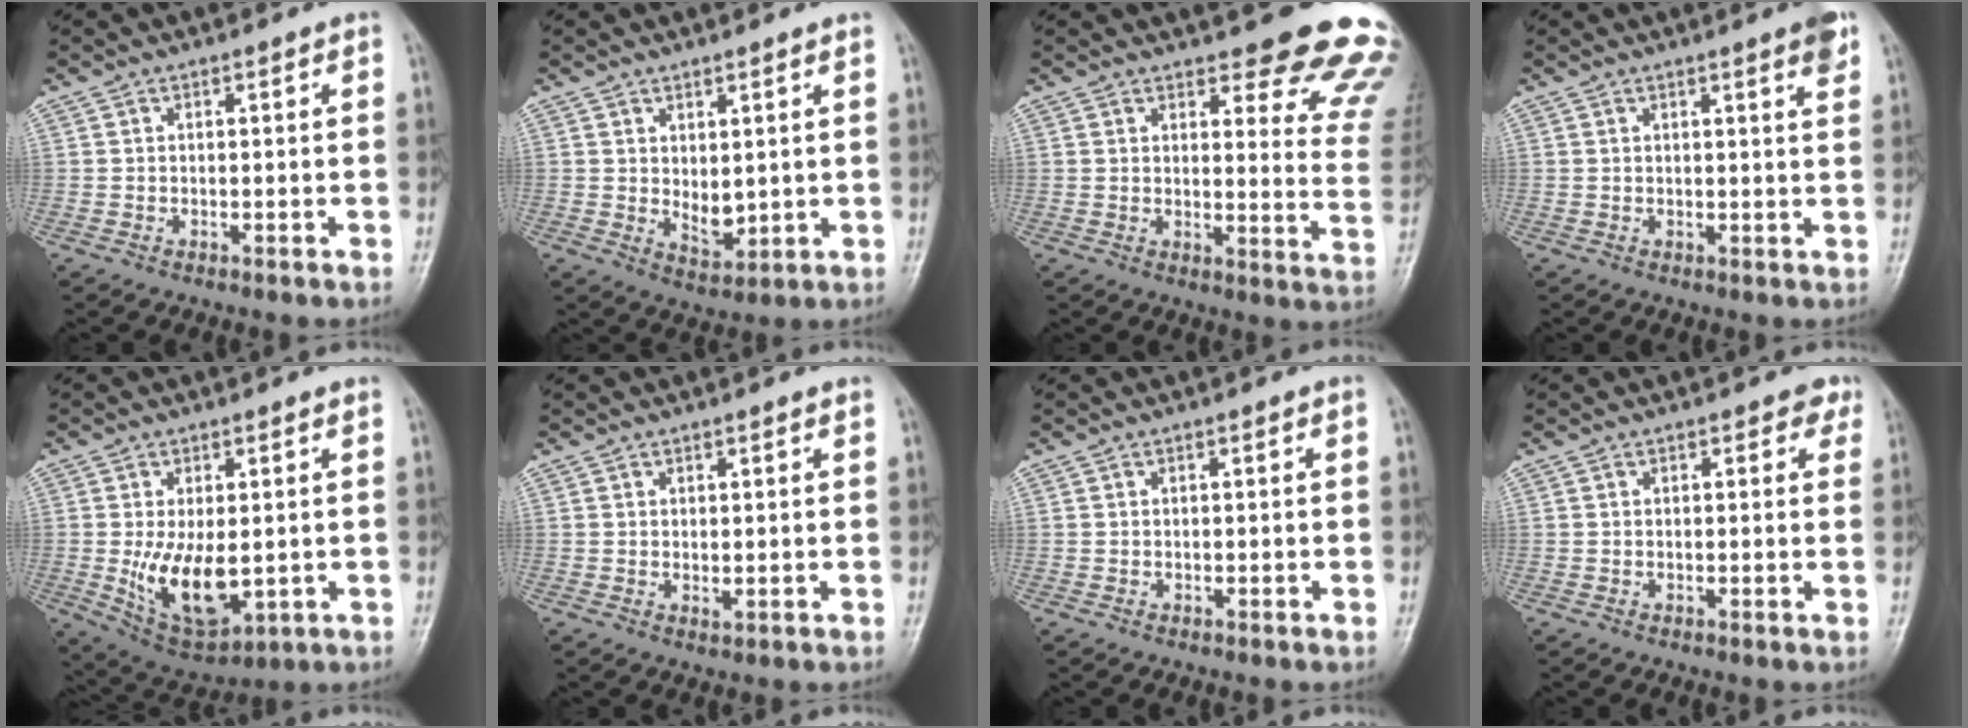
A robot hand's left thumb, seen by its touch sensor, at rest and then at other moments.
{"total": 4.5, "force": [1.0, 2.5, 3.6], "torque": [-0.050, -0.019, 0.027]}
{"total": 18.6, "force": [16.3, 4.5, 7.8], "torque": [-0.045, -0.129, 0.168]}
{"total": 3.3, "force": [2.1, 0.3, 2.6], "torque": [-0.029, -0.010, 0.025]}
{"total": 11.1, "force": [-0.9, 5.8, 9.5], "torque": [-0.148, -0.024, 0.006]}
{"total": 1.1, "force": [0.5, 0.4, 0.9], "torque": [-0.017, -0.007, 0.009]}
{"total": 0.0}
{"total": 1.9, "force": [1.2, 1.2, 0.8], "torque": [0.013, -0.002, 0.007]}